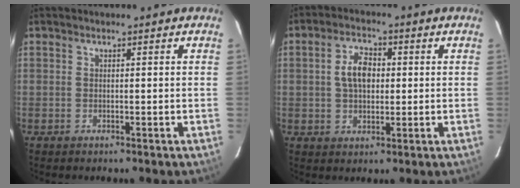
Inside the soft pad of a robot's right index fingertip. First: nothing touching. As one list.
[{"total": 6.3, "force": [0.7, 4.0, 4.8], "torque": [-0.089, 0.014, 0.015]}]